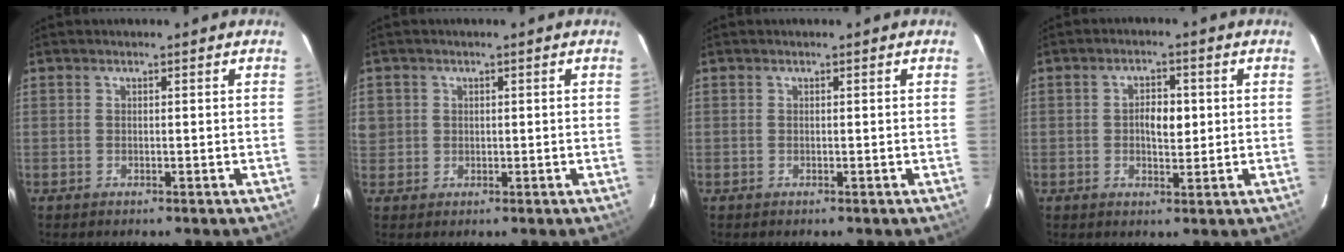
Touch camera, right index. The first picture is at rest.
{"total": 3.3, "force": [0.7, 3.2, 0.6], "torque": [-0.017, 0.007, 0.019]}
{"total": 0.0}
{"total": 4.1, "force": [0.3, 2.0, 3.6], "torque": [-0.058, 0.005, 0.008]}